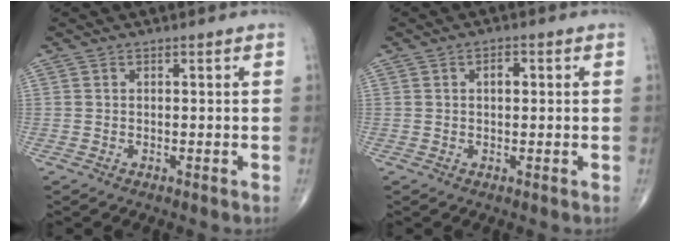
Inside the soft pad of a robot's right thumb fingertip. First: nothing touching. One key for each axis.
{"total": 2.1, "fx": 0.4, "fy": 1.2, "fz": 1.7, "tx": -0.022, "ty": 0.004, "tz": 0.003}